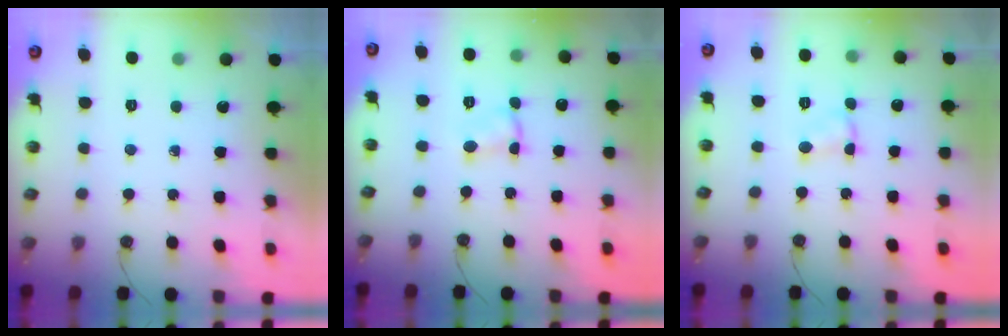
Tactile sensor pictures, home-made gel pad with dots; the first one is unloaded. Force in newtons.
{"total": 1.8, "press": 1.8, "slide": 0.1}
{"total": 2.7, "press": 2.7, "slide": 0.3}